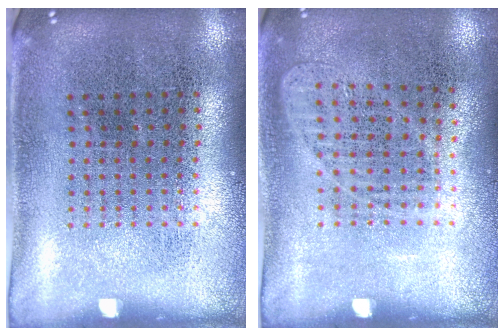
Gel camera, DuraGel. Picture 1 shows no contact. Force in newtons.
{"total": 1.0, "press": 0.9, "slide": 0.4}